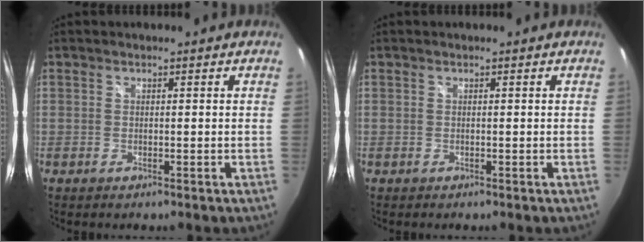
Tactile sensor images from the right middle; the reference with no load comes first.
{"total": 0.0}